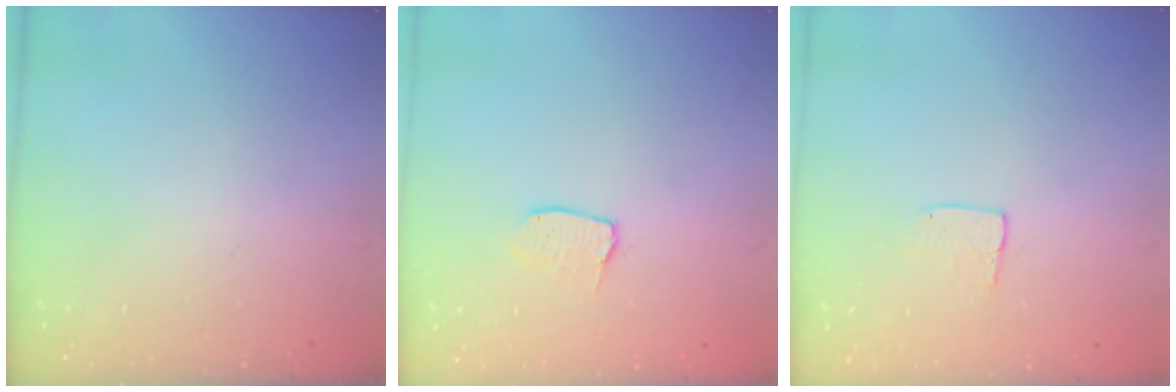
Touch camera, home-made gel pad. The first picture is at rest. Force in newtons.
{"total": 5.6, "press": 5.6, "slide": 0.4}
{"total": 5.6, "press": 5.6, "slide": 0.2}